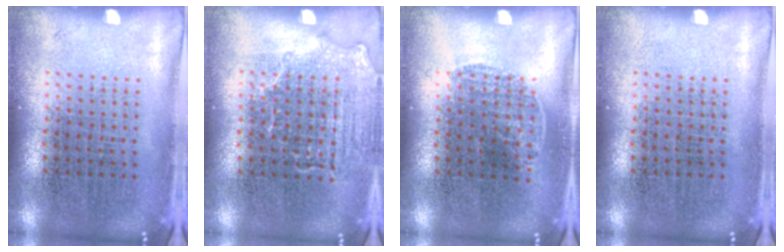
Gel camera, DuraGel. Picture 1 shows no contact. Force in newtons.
{"total": 1.4, "press": 1.2, "slide": 0.7}
{"total": 0.5, "press": 0.2, "slide": 0.5}
{"total": 0.0}